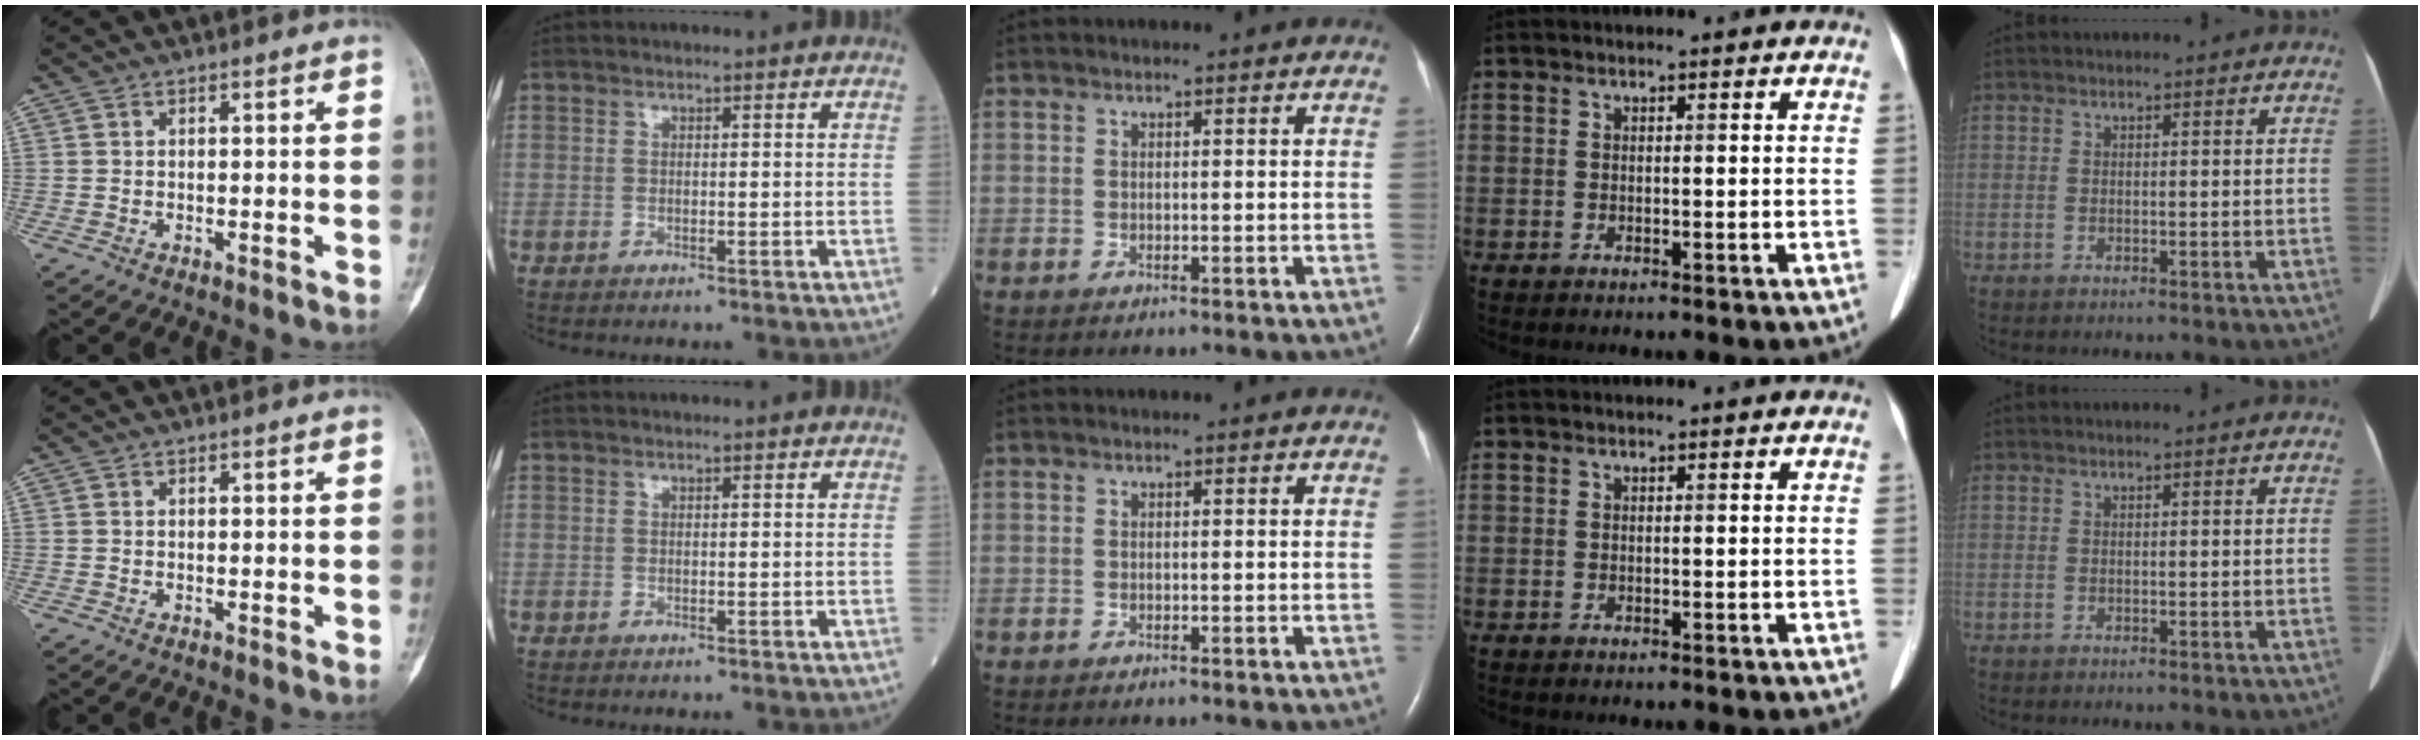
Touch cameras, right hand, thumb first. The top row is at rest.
{}